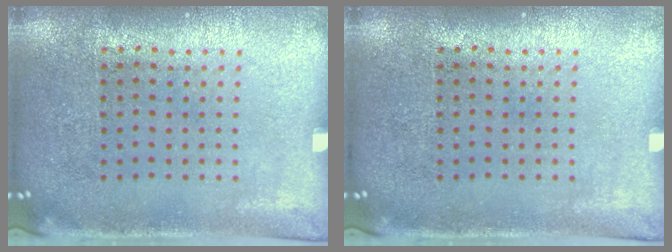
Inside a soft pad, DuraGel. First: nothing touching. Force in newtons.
{"total": 0.0}